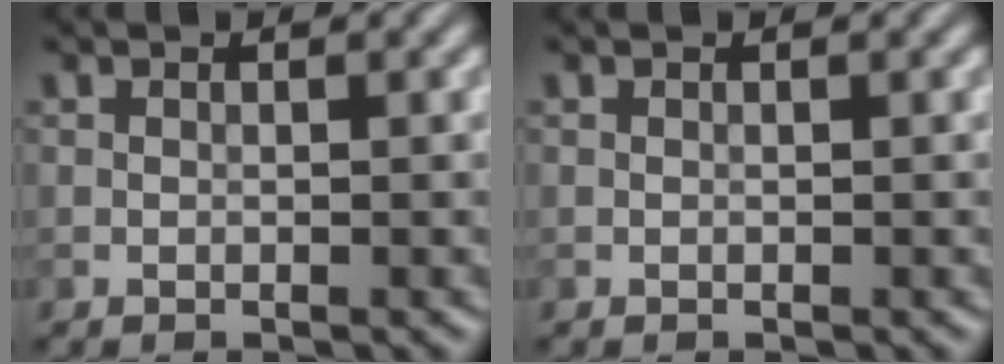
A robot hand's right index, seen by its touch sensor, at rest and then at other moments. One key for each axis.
{"total": 0.0}